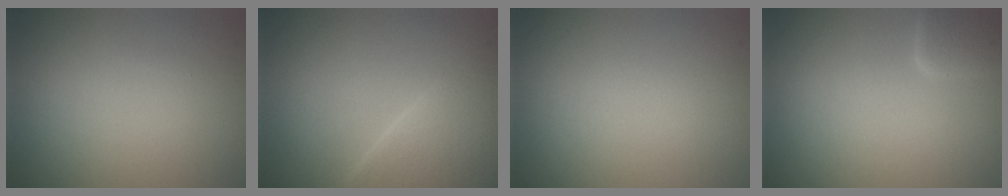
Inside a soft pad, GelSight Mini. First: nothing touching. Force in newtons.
{"total": 4.9, "press": 4.9, "slide": 0.3}
{"total": 0.0}
{"total": 2.5, "press": 2.5, "slide": 0.2}